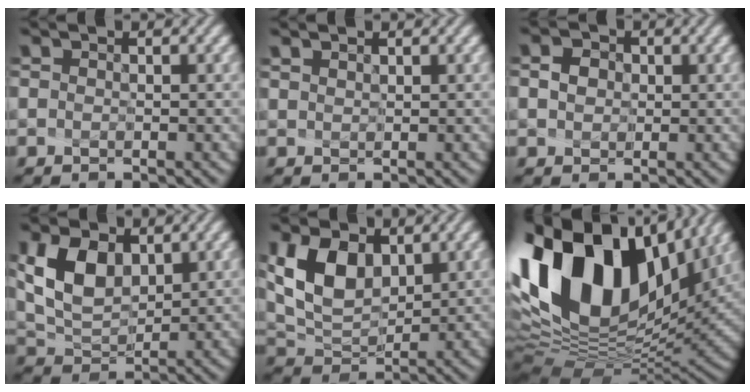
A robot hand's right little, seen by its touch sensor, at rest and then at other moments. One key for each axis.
{"total": 1.1, "fx": 0.8, "fy": 0.5, "fz": 0.5, "tx": -0.012, "ty": 0.017, "tz": 0.015}
{"total": 1.9, "fx": 0.3, "fy": 1.7, "fz": 0.9, "tx": -0.001, "ty": 0.018, "tz": -0.003}
{"total": 5.0, "fx": 1.7, "fy": 3.0, "fz": 3.6, "tx": -0.080, "ty": 0.000, "tz": 0.047}
{"total": 5.5, "fx": 2.0, "fy": 3.3, "fz": 4.0, "tx": -0.084, "ty": -0.002, "tz": 0.051}
{"total": 18.8, "fx": 5.2, "fy": 11.5, "fz": 14.0, "tx": -0.294, "ty": 0.028, "tz": 0.102}